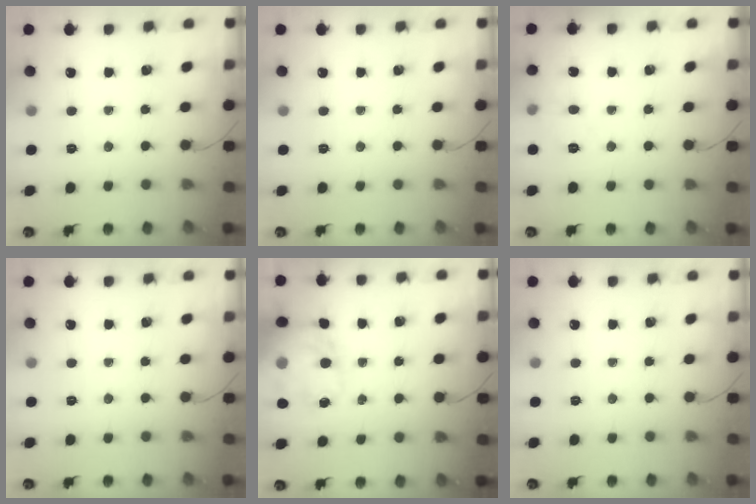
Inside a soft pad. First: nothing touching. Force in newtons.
{"total": 0.0}
{"total": 4.3, "press": 4.1, "slide": 1.2}
{"total": 0.0}
{"total": 16.4, "press": 16.0, "slide": 3.7}
{"total": 0.0}